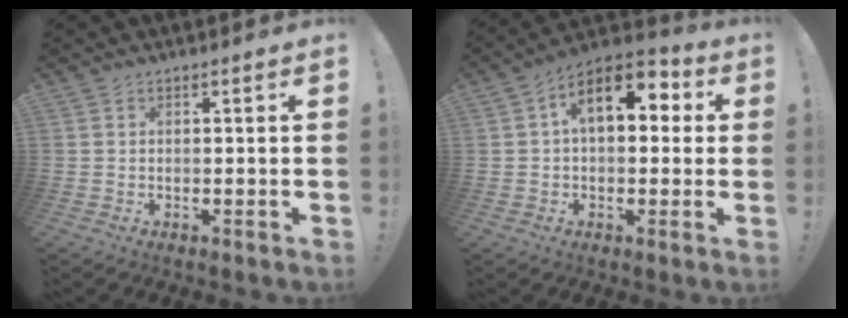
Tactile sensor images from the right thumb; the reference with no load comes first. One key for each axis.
{"total": 13.4, "fx": 4.1, "fy": 7.6, "fz": 10.2, "tx": -0.149, "ty": -0.001, "tz": 0.070}